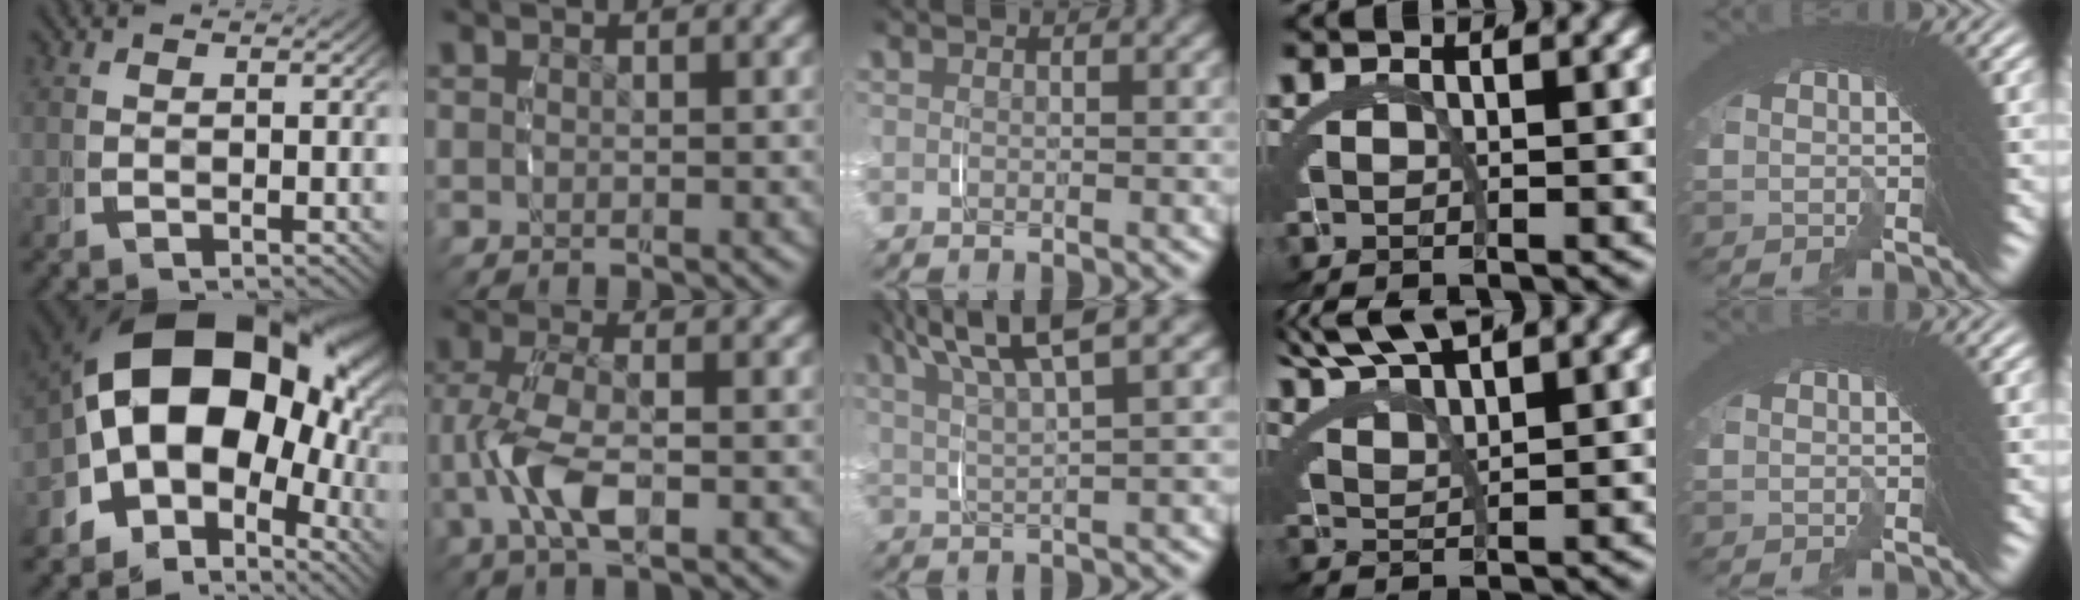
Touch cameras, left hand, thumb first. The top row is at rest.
{"thumb": {"total": 21.4, "force": [1.5, 14.4, 15.8], "torque": [-0.269, -0.039, 0.027]}, "index": {"total": 4.2, "force": [-0.5, 1.8, 3.7], "torque": [-0.081, 0.001, -0.011]}, "middle": {"total": 6.6, "force": [4.2, 1.5, 4.8], "torque": [-0.089, 0.014, 0.066]}, "ring": {"total": 4.7, "force": [4.4, -1.3, 1.0], "torque": [-0.010, 0.017, 0.080]}, "little": {"total": 0.8, "force": [-0.3, -0.2, -0.7], "torque": [0.012, -0.001, -0.006]}}